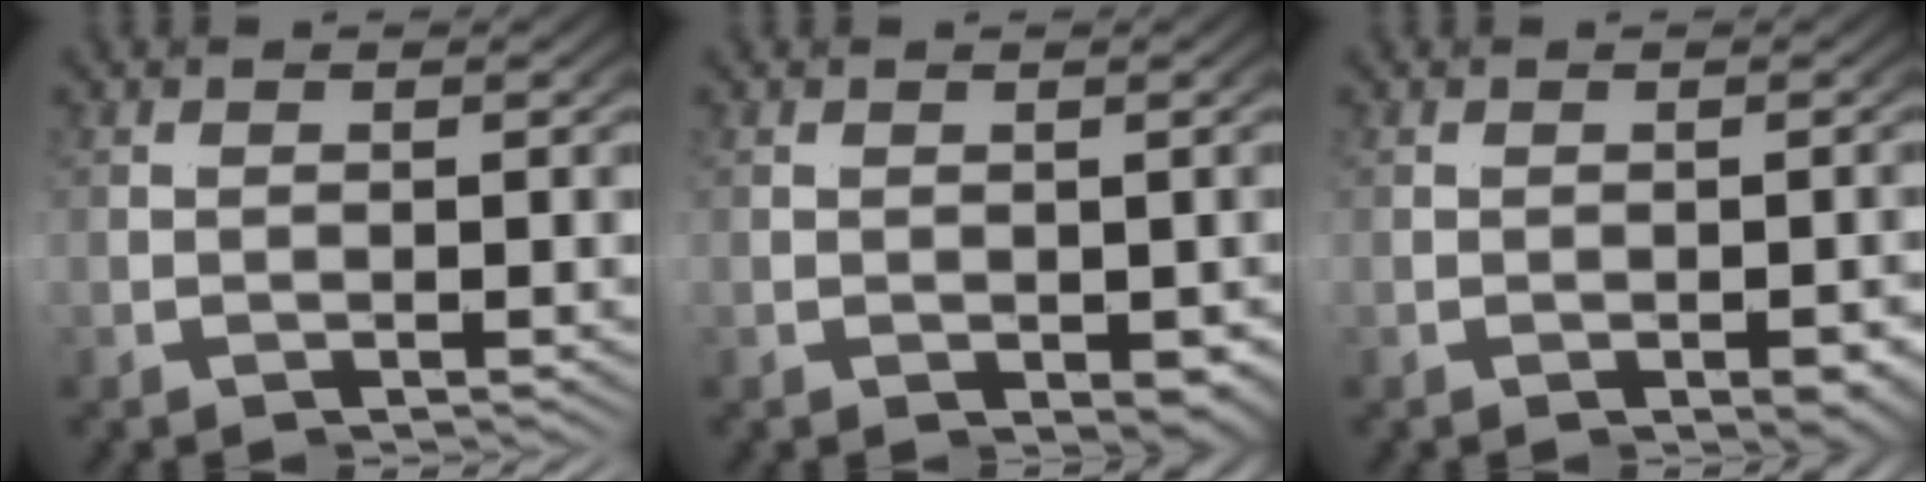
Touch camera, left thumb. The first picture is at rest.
{"total": 1.3, "force": [0.1, 0.6, 1.2], "torque": [-0.020, -0.001, 0.002]}
{"total": 1.1, "force": [-0.4, 0.2, 1.0], "torque": [-0.020, -0.002, -0.007]}